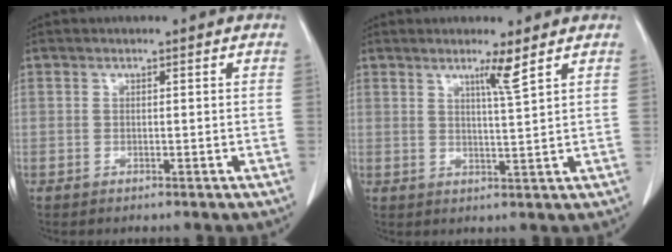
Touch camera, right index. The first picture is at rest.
{"total": 3.4, "force": [2.1, -1.0, 2.4], "torque": [-0.043, -0.011, 0.040]}